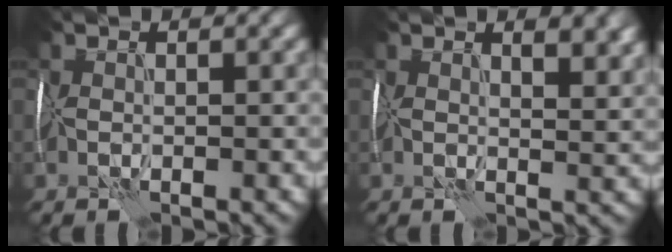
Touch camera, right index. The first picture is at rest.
{"total": 5.1, "force": [2.9, 2.1, 3.7], "torque": [-0.030, 0.007, 0.039]}